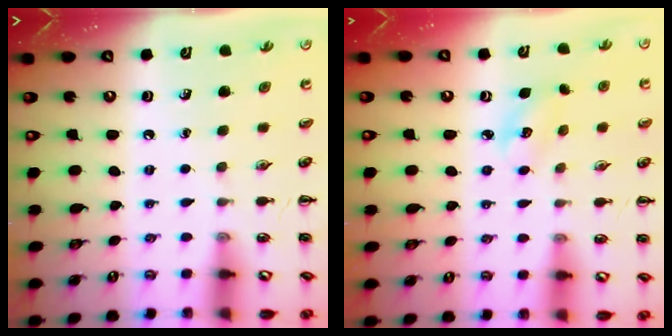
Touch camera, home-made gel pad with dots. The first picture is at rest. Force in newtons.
{"total": 4.1, "press": 4.0, "slide": 0.9}